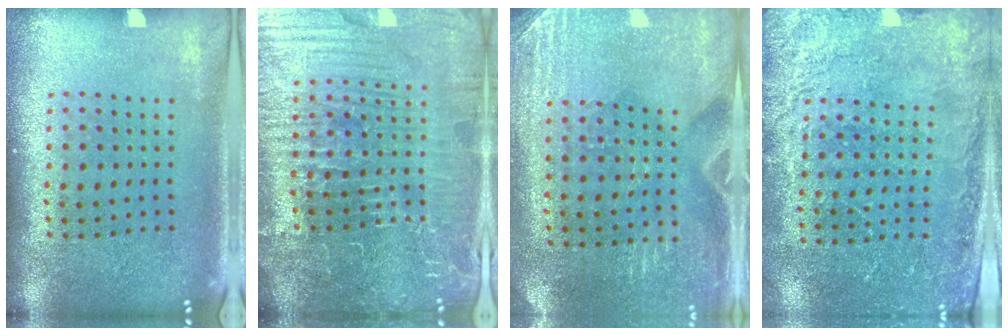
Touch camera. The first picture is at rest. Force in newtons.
{"total": 5.9, "press": 5.4, "slide": 2.4}
{"total": 2.8, "press": 2.6, "slide": 1.2}
{"total": 2.4, "press": 2.4, "slide": 0.6}